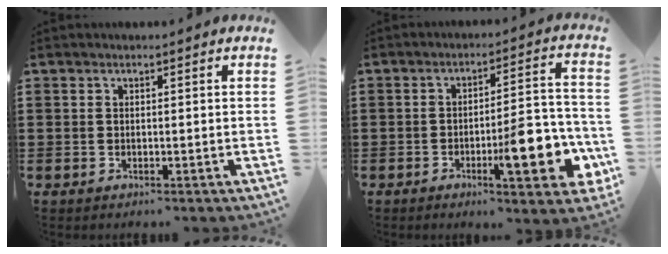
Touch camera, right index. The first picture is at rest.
{"total": 10.5, "force": [-4.0, 2.7, 9.4], "torque": [-0.121, 0.001, -0.065]}